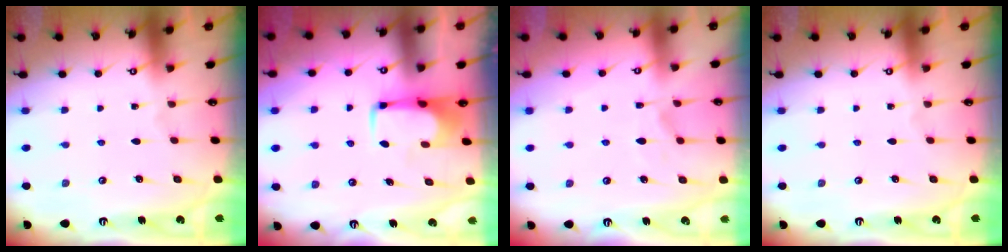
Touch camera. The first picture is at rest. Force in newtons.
{"total": 1.6, "press": 1.5, "slide": 0.5}
{"total": 1.5, "press": 1.0, "slide": 1.1}
{"total": 0.0}